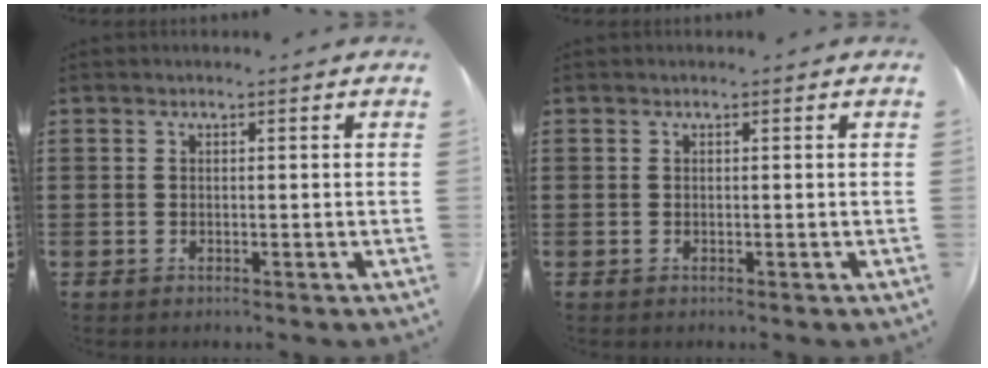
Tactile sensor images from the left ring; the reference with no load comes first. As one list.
[{"total": 0.0}]